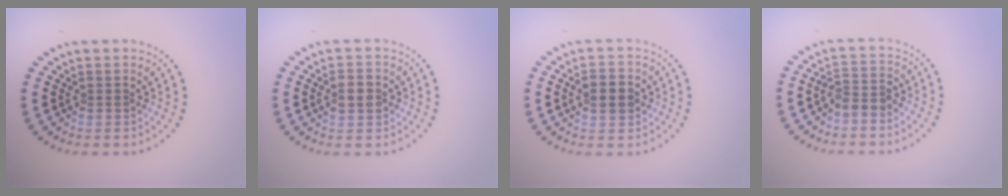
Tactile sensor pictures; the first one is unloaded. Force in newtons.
{"total": 2.5, "press": 2.5, "slide": 0.1}
{"total": 2.8, "press": 2.7, "slide": 0.2}
{"total": 2.2, "press": 2.0, "slide": 1.0}